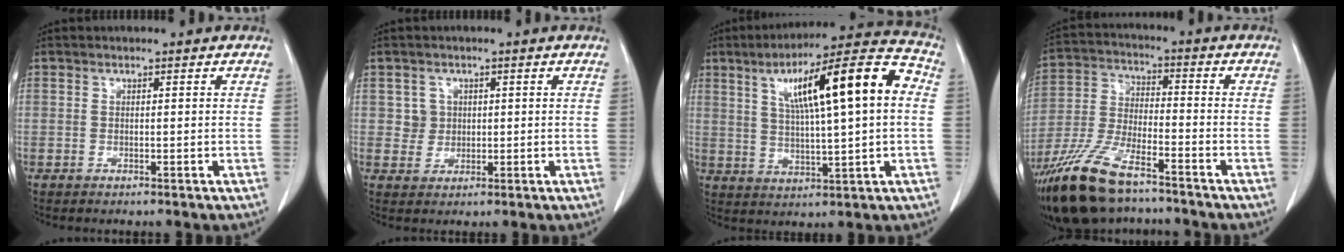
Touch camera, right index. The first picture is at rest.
{"total": 4.3, "force": [0.9, 4.2, 0.4], "torque": [0.001, 0.014, 0.021]}
{"total": 18.3, "force": [4.1, 2.9, 17.6], "torque": [-0.272, 0.041, 0.062]}
{"total": 16.3, "force": [-11.6, 5.4, 10.0], "torque": [-0.230, -0.021, -0.218]}